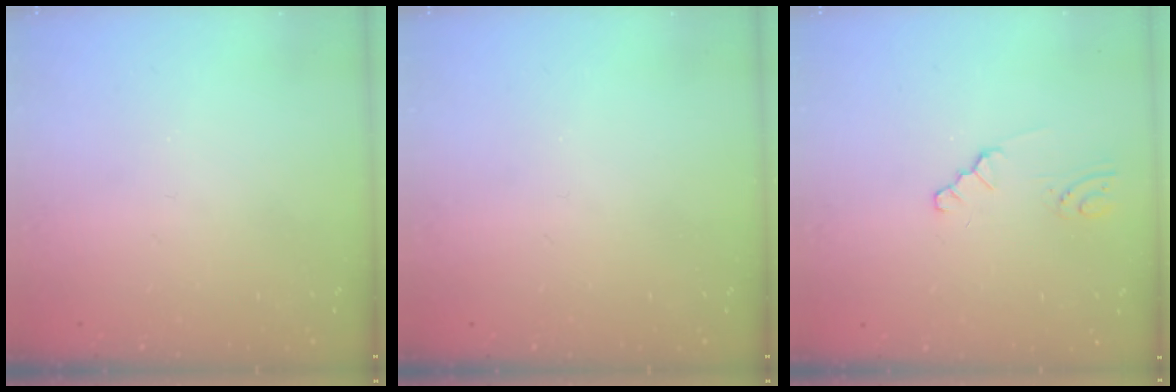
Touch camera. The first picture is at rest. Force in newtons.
{"total": 0.0}
{"total": 0.9, "press": 0.8, "slide": 0.2}